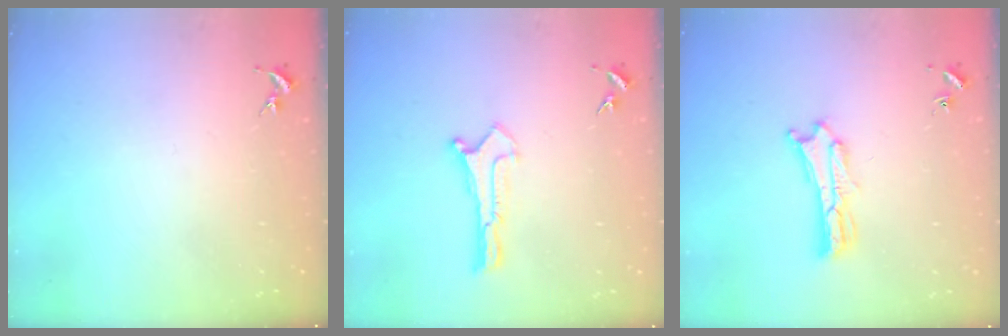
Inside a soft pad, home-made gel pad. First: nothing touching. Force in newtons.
{"total": 0.0}
{"total": 2.5, "press": 2.5, "slide": 0.2}